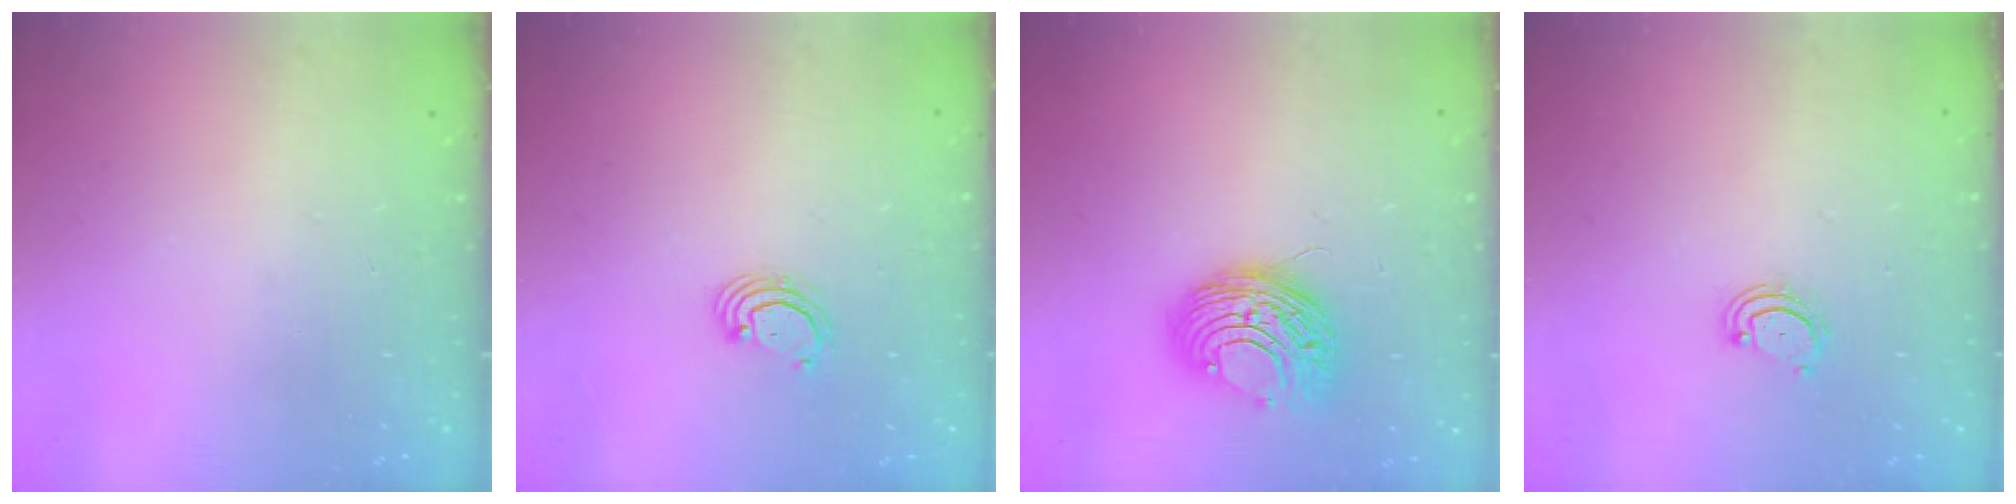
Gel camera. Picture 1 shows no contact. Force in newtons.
{"total": 2.6, "press": 2.6, "slide": 0.3}
{"total": 10.0, "press": 10.0, "slide": 0.9}
{"total": 3.3, "press": 3.3, "slide": 0.3}